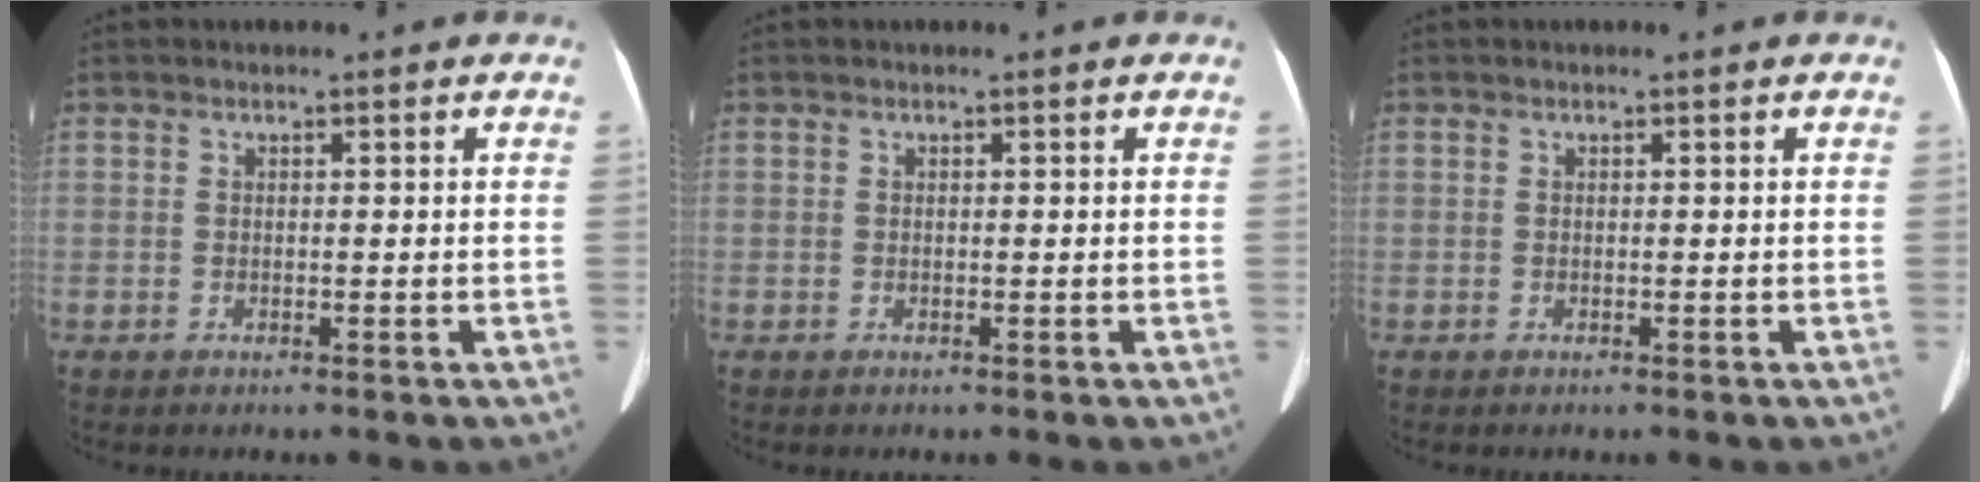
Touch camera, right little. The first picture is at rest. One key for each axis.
{"total": 0.0}
{"total": 0.0}